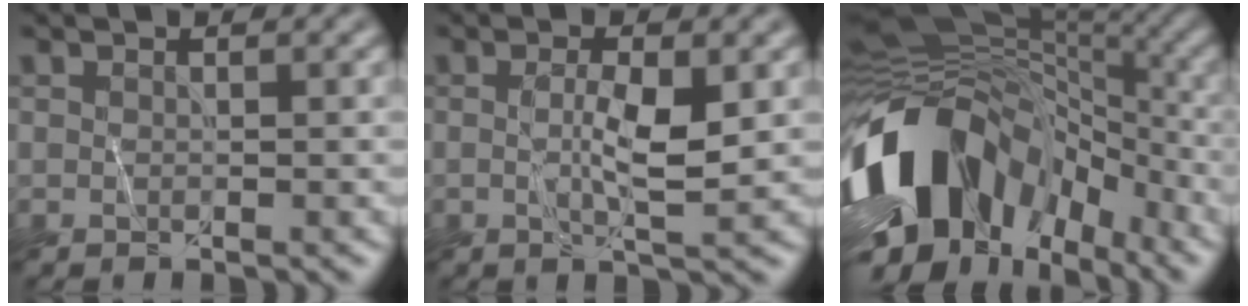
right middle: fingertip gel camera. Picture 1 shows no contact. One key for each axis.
{"total": 3.3, "fx": 0.2, "fy": 0.4, "fz": 3.2, "tx": -0.060, "ty": 0.002, "tz": 0.004}
{"total": 15.1, "fx": -4.2, "fy": 10.1, "fz": 10.4, "tx": -0.206, "ty": 0.013, "tz": -0.084}